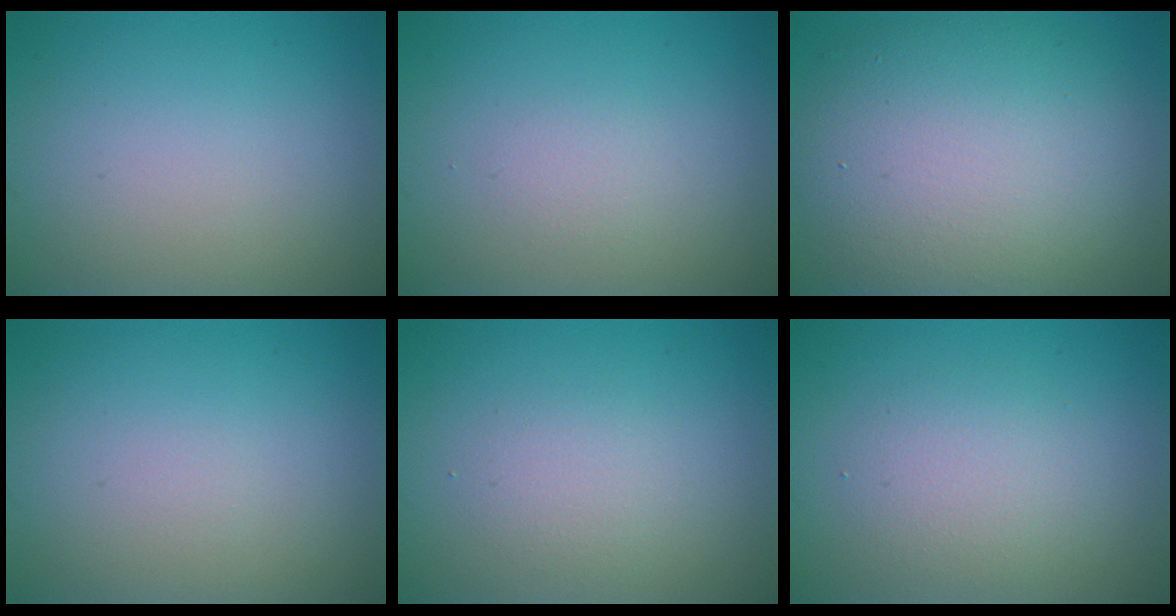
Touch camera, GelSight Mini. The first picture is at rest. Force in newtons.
{"total": 0.9, "press": 0.9, "slide": 0.1}
{"total": 11.3, "press": 11.3, "slide": 0.7}
{"total": 0.0}
{"total": 1.7, "press": 1.7, "slide": 0.1}
{"total": 2.7, "press": 2.7, "slide": 0.2}